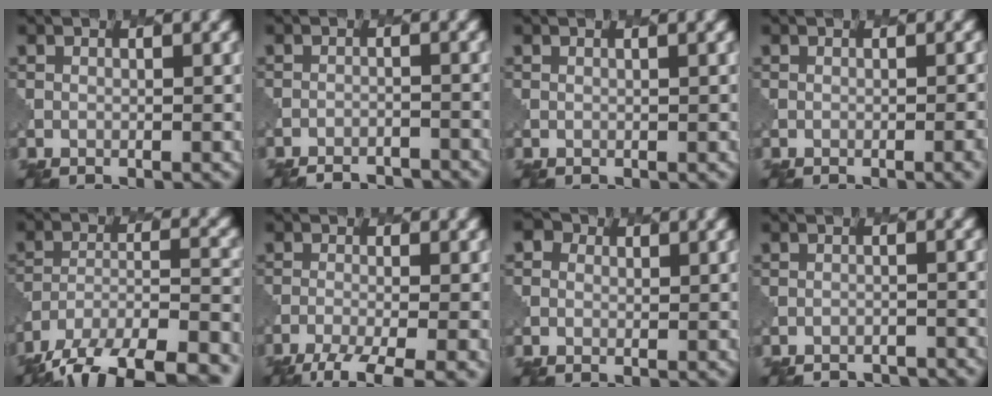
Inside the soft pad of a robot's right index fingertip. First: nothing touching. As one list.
[{"total": 4.4, "force": [-4.3, 0.9, 0.7], "torque": [-0.001, 0.000, -0.051]}, {"total": 0.7, "force": [0.4, 0.2, 0.5], "torque": [-0.003, 0.001, 0.000]}, {"total": 2.5, "force": [-0.9, 0.9, 2.2], "torque": [-0.009, 0.008, -0.007]}, {"total": 15.0, "force": [-12.2, 5.7, 6.7], "torque": [-0.119, -0.017, -0.159]}, {"total": 5.6, "force": [-3.8, 1.3, 3.9], "torque": [-0.064, -0.009, -0.067]}, {"total": 2.4, "force": [0.8, 2.1, 1.0], "torque": [0.002, 0.008, -0.008]}, {"total": 3.3, "force": [-3.2, 0.5, 0.3], "torque": [0.004, -0.001, -0.039]}]